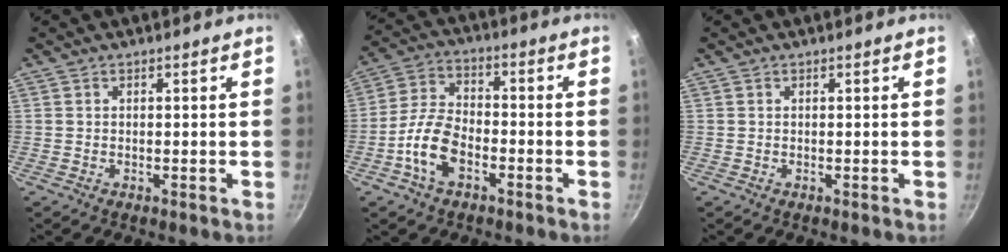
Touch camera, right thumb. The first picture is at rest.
{"total": 9.7, "force": [-4.1, 5.4, 7.0], "torque": [-0.129, 0.036, -0.086]}
{"total": 0.0}